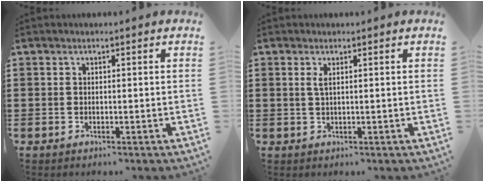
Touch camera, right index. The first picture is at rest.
{"total": 1.2, "force": [0.4, 0.2, 1.1], "torque": [-0.023, 0.003, 0.006]}